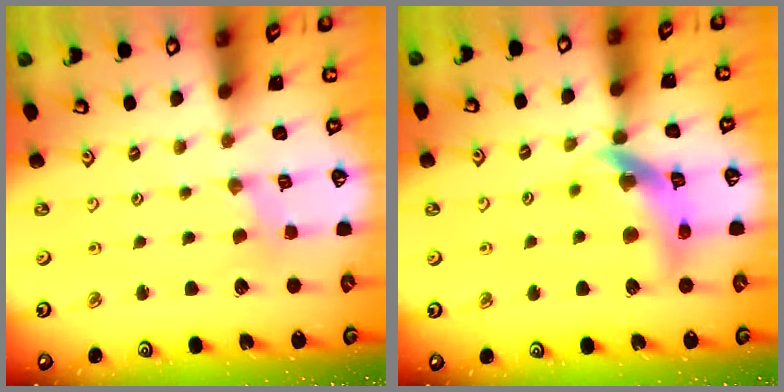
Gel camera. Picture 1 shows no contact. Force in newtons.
{"total": 14.0, "press": 13.9, "slide": 1.7}